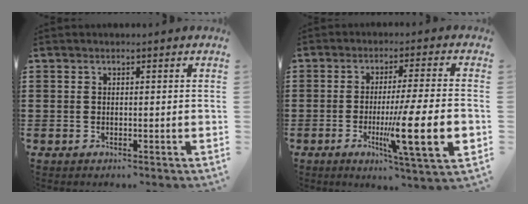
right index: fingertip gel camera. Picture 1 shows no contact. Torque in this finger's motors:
{"motor_torque": [2.14, 0.00, 0.69, 0.21]}